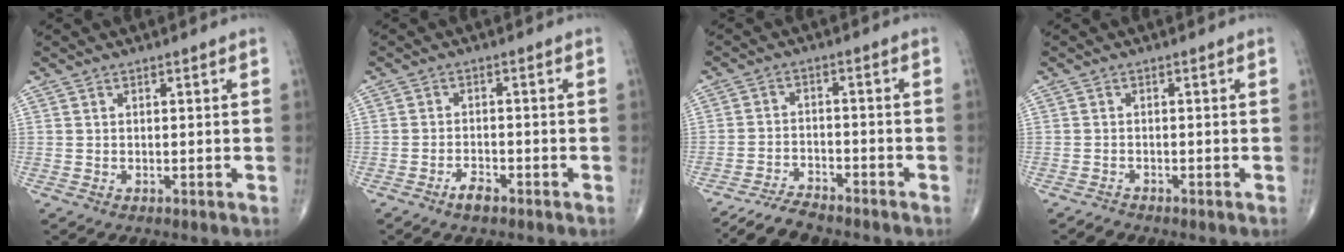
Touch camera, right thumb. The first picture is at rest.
{"total": 2.7, "force": [-2.0, 1.0, 1.5], "torque": [-0.028, 0.011, -0.036]}
{"total": 6.8, "force": [-6.2, 1.7, 2.2], "torque": [-0.048, 0.022, -0.114]}
{"total": 1.0, "force": [-1.0, 0.2, -0.2], "torque": [0.002, -0.003, -0.022]}